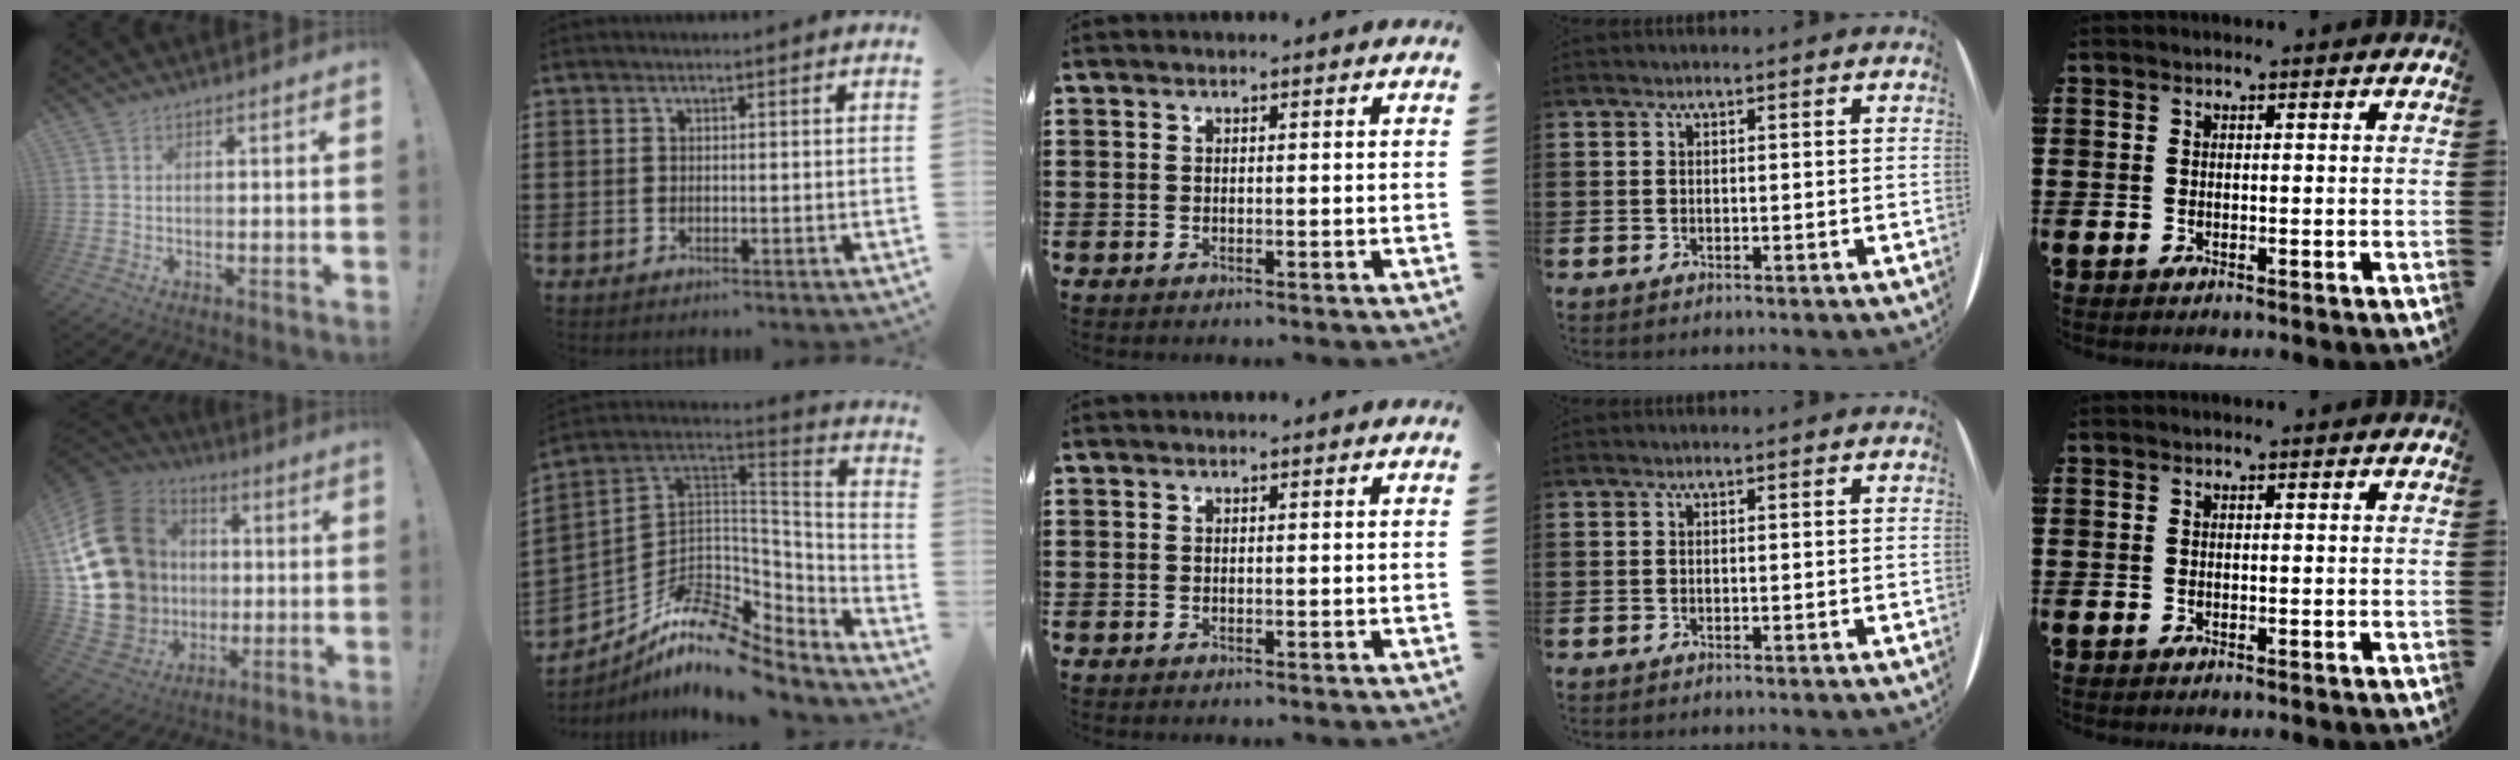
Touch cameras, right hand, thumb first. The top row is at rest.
{"thumb": {"total": 25.3, "force": [3.4, 21.6, 12.6], "torque": [-0.242, -0.004, 0.112]}, "index": {"total": 10.6, "force": [-7.5, 5.1, 5.5], "torque": [-0.116, 0.011, -0.142]}}